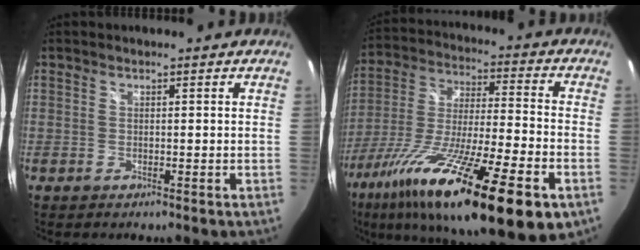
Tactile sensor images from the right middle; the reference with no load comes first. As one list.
[{"total": 28.8, "force": [-15.0, 5.2, 24.0], "torque": [-0.418, -0.062, -0.260]}]